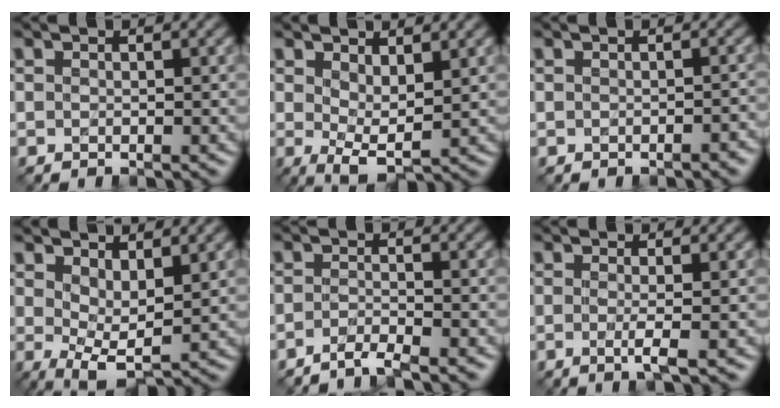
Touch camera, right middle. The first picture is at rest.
{"total": 3.5, "force": [0.9, 1.2, 3.1], "torque": [-0.060, -0.008, 0.020]}
{"total": 0.9, "force": [-0.6, 0.2, 0.6], "torque": [-0.013, 0.000, -0.006]}
{"total": 4.3, "force": [1.0, 1.7, 3.9], "torque": [-0.073, -0.010, 0.022]}
{"total": 2.5, "force": [-2.0, 0.2, 1.6], "torque": [-0.022, -0.002, -0.050]}
{"total": 2.1, "force": [-0.4, 0.3, 2.0], "torque": [-0.038, -0.008, -0.011]}